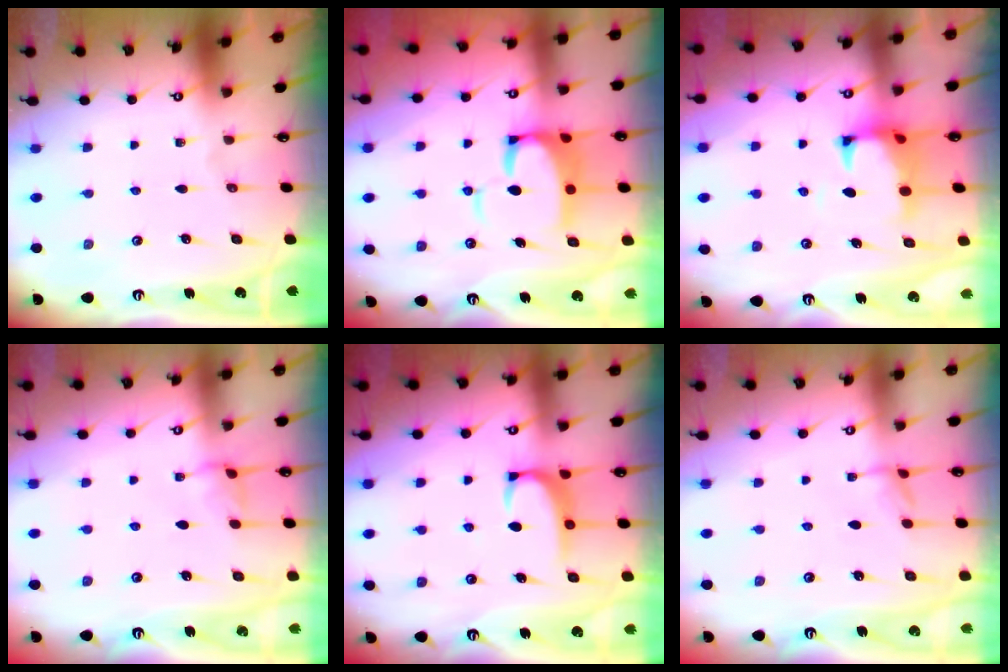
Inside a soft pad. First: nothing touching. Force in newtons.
{"total": 7.3, "press": 7.2, "slide": 1.4}
{"total": 1.6, "press": 1.1, "slide": 1.1}
{"total": 2.7, "press": 2.7, "slide": 0.4}
{"total": 2.3, "press": 2.2, "slide": 0.6}
{"total": 2.6, "press": 2.6, "slide": 0.5}